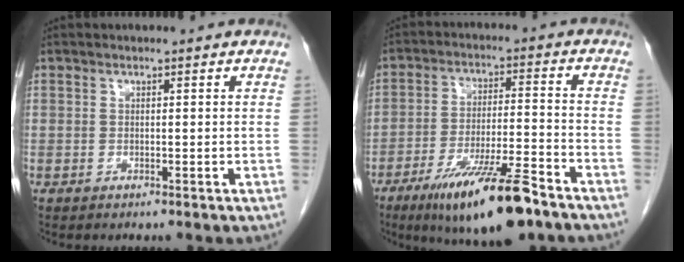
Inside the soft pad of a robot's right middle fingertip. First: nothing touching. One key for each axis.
{"total": 14.7, "fx": -9.8, "fy": 1.7, "fz": 10.8, "tx": -0.182, "ty": -0.027, "tz": -0.162}